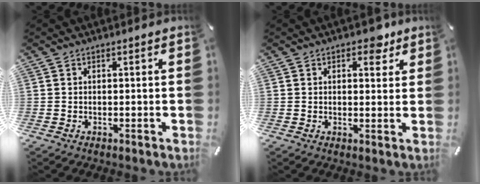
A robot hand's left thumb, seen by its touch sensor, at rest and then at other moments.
{"total": 4.6, "force": [2.7, 2.8, 2.6], "torque": [-0.012, -0.012, 0.037]}